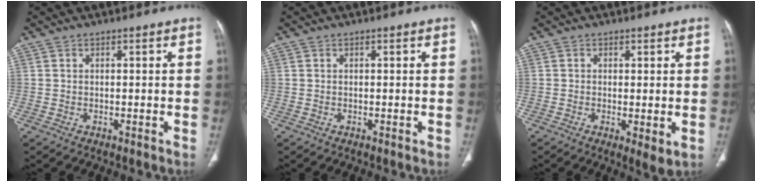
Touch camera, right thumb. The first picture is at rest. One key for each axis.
{"total": 0.0}
{"total": 3.7, "fx": -0.5, "fy": 1.1, "fz": 3.4, "tx": -0.061, "ty": -0.015, "tz": -0.011}